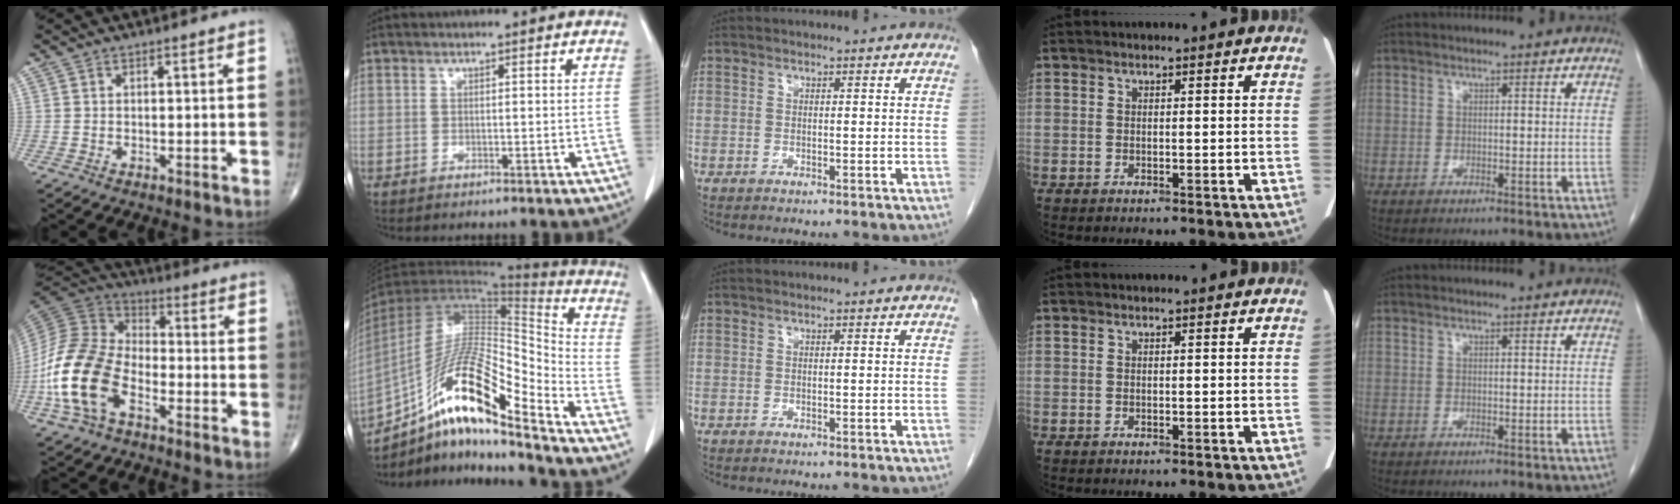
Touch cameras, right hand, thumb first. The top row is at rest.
{"thumb": {"total": 16.7, "force": [-6.4, 9.7, 12.0], "torque": [-0.244, 0.042, -0.134]}, "index": {"total": 19.7, "force": [-12.8, 2.7, 14.7], "torque": [-0.284, 0.006, -0.229]}}